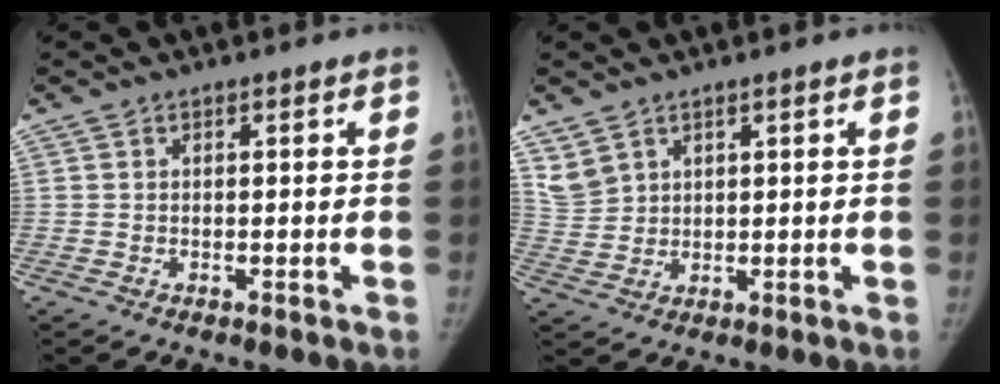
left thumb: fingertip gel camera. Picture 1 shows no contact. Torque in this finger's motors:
{"motor_torque": [1.39, 1.29, 0.48, -0.33, 0.09]}